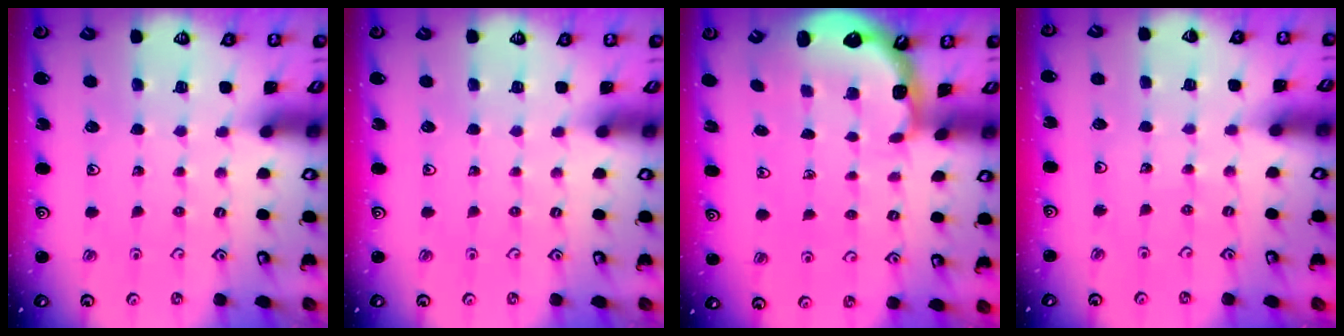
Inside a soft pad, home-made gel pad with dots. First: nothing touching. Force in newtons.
{"total": 0.0}
{"total": 2.3, "press": 2.0, "slide": 1.2}
{"total": 2.6, "press": 2.6, "slide": 0.2}